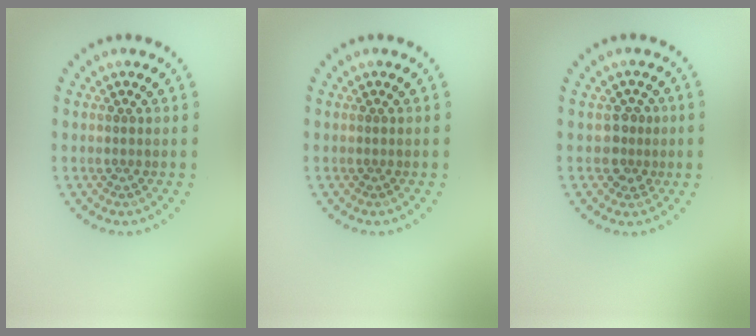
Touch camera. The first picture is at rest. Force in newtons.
{"total": 0.0}
{"total": 2.1, "press": 1.7, "slide": 1.2}